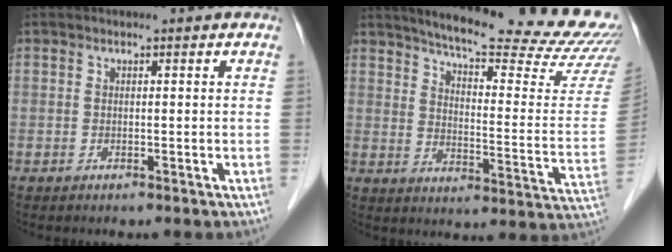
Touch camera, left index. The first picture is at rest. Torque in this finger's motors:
{"motor_torque": [-0.76, -0.79, 0.12, 0.03]}